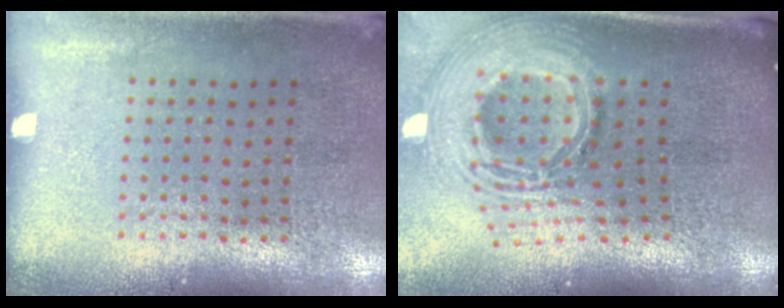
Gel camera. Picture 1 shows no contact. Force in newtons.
{"total": 3.0, "press": 2.1, "slide": 2.2}